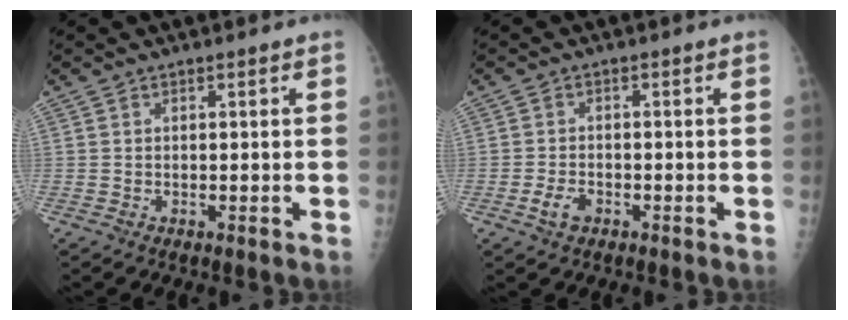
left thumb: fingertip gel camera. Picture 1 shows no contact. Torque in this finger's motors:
{"motor_torque": [-0.60, 0.33, 0.31, 0.11, 0.00]}